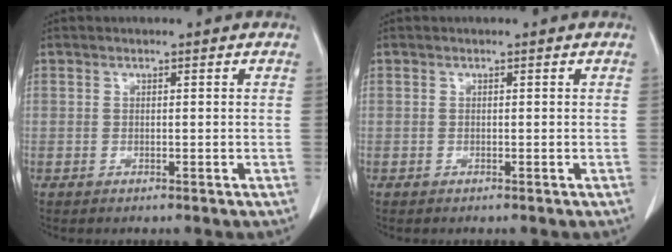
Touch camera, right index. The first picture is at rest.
{"total": 0.0}